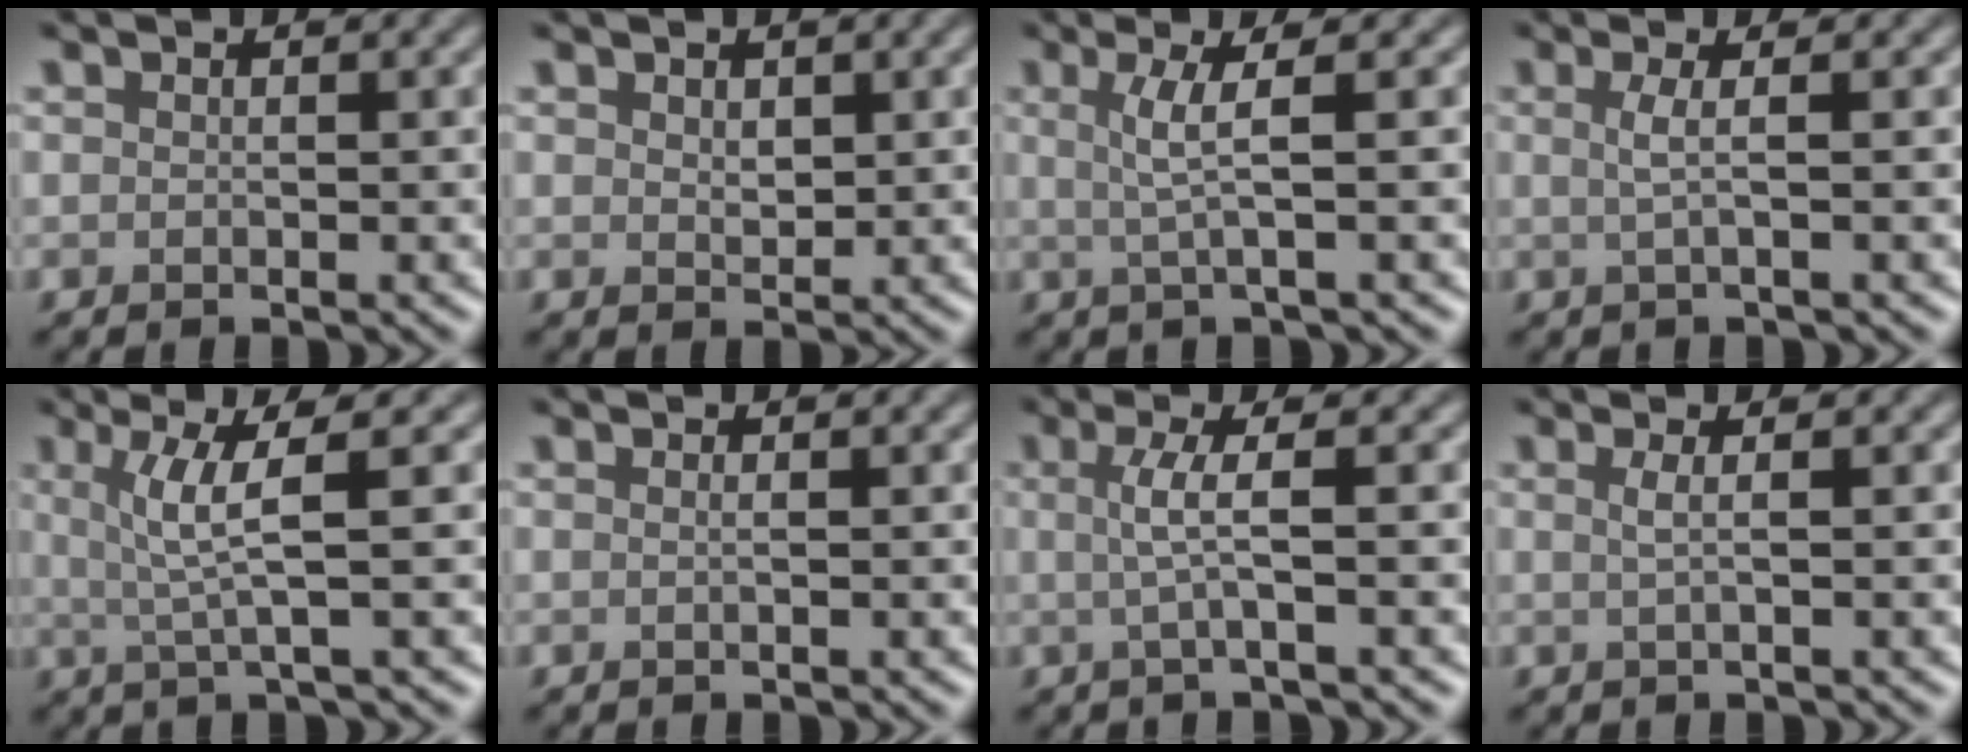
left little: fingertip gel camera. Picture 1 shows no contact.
{"total": 1.2, "force": [0.6, 0.8, 0.7], "torque": [-0.011, -0.003, 0.014]}
{"total": 3.1, "force": [0.5, 0.5, 3.1], "torque": [-0.059, 0.001, 0.010]}
{"total": 2.1, "force": [0.2, 0.6, 2.0], "torque": [-0.036, 0.001, -0.004]}
{"total": 4.2, "force": [0.9, 0.6, 4.0], "torque": [-0.076, 0.003, 0.021]}
{"total": 0.5, "force": [0.1, 0.2, 0.5], "torque": [-0.006, 0.001, -0.002]}
{"total": 3.0, "force": [0.1, 0.6, 2.9], "torque": [-0.057, 0.002, -0.003]}
{"total": 1.7, "force": [0.2, 0.6, 1.6], "torque": [-0.025, 0.002, -0.002]}